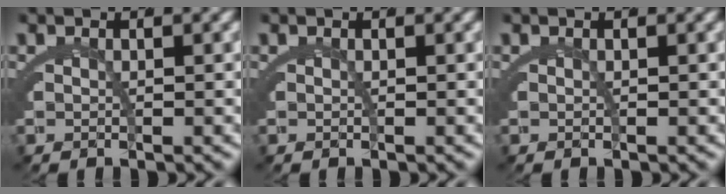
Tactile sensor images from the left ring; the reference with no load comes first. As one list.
[{"total": 0.0}, {"total": 0.0}]